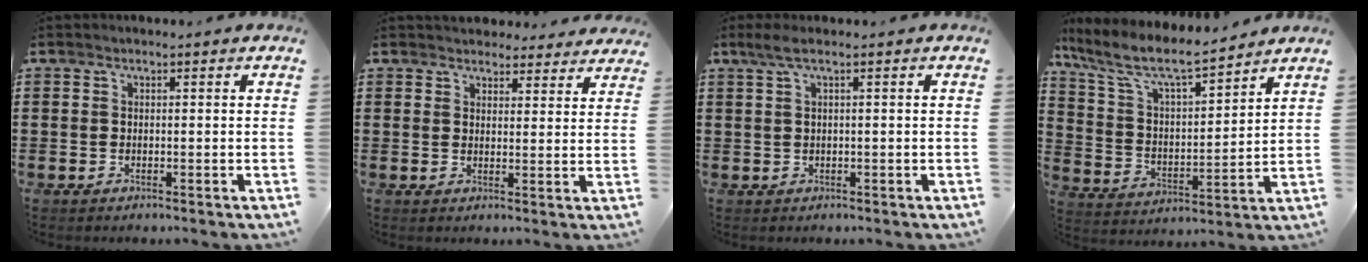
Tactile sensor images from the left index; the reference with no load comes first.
{"total": 3.6, "force": [3.5, 0.9, 0.2], "torque": [-0.007, -0.014, 0.064]}
{"total": 1.9, "force": [0.3, 0.0, 1.9], "torque": [-0.043, -0.005, 0.002]}
{"total": 8.4, "force": [6.8, 1.5, 4.7], "torque": [-0.120, -0.037, 0.112]}